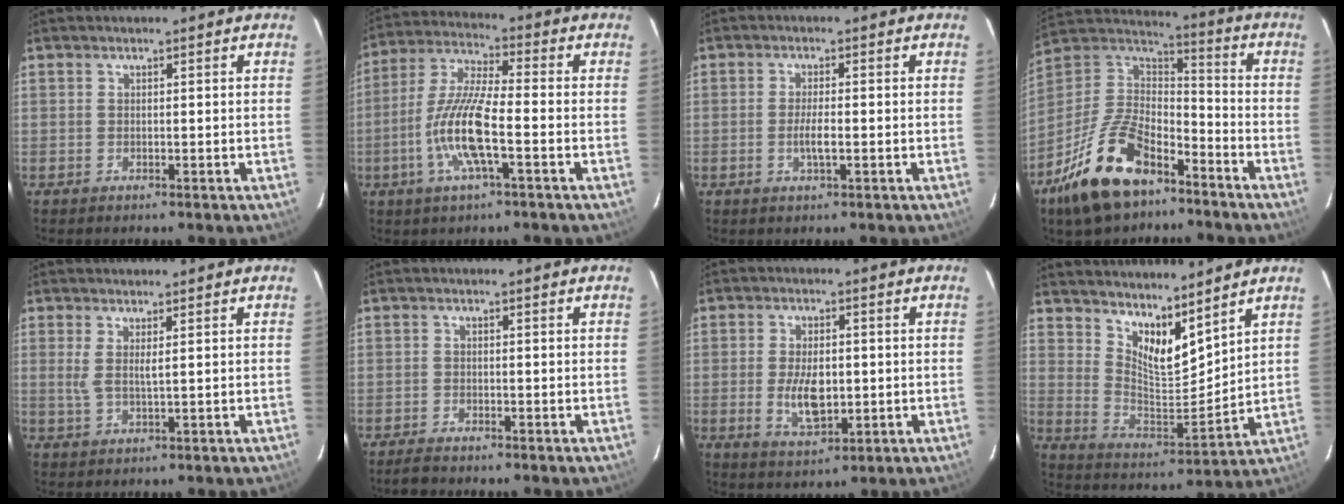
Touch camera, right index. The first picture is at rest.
{"total": 11.9, "force": [-3.8, 2.1, 11.1], "torque": [-0.235, -0.001, -0.078]}
{"total": 2.9, "force": [-0.8, 0.4, 2.8], "torque": [-0.054, -0.004, -0.014]}
{"total": 20.2, "force": [-12.3, 10.0, 12.5], "torque": [-0.268, 0.001, -0.222]}
{"total": 2.8, "force": [0.8, 0.3, 2.6], "torque": [-0.051, -0.004, 0.015]}
{"total": 2.0, "force": [-1.9, 0.3, 0.5], "torque": [-0.019, -0.003, -0.035]}
{"total": 7.8, "force": [-1.0, 4.2, 6.5], "torque": [-0.123, -0.007, -0.011]}
{"total": 10.8, "force": [8.4, 3.3, 6.0], "torque": [-0.099, -0.014, 0.153]}